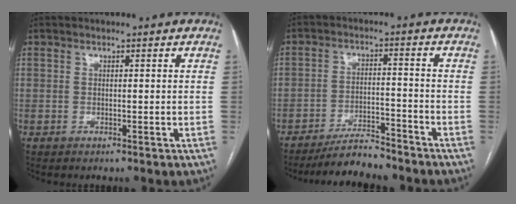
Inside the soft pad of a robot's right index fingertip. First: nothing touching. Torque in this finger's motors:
{"motor_torque": [-0.86, -0.55, -0.33, -0.10]}